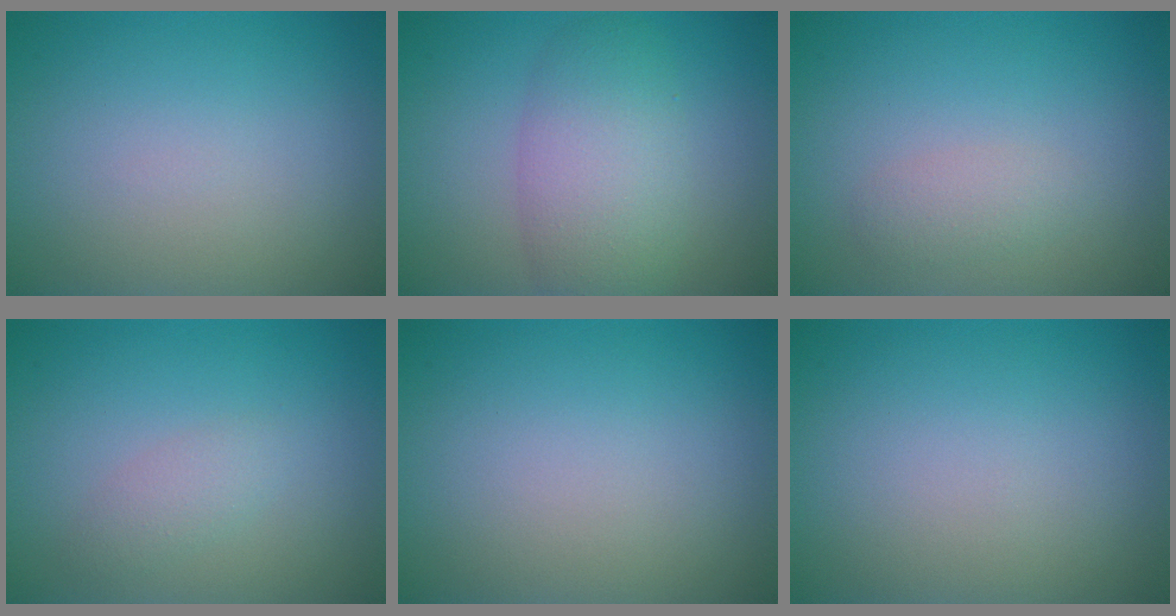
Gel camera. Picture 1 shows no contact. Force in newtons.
{"total": 5.4, "press": 5.4, "slide": 0.1}
{"total": 1.5, "press": 1.5, "slide": 0.1}
{"total": 1.4, "press": 1.4, "slide": 0.1}
{"total": 0.0}
{"total": 0.0}